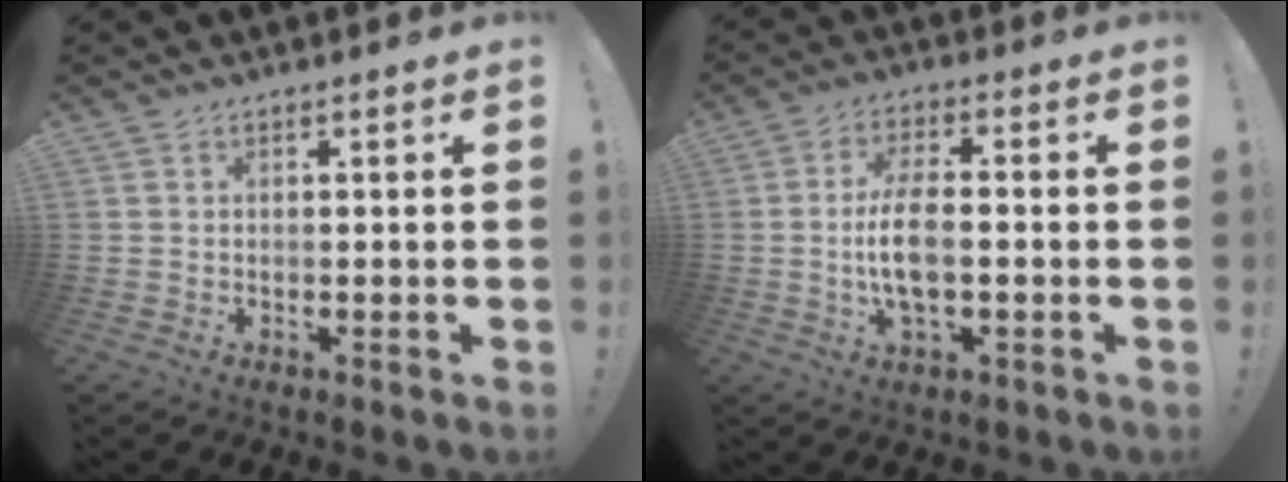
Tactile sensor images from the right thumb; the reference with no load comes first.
{"total": 9.3, "force": [-1.1, 3.9, 8.4], "torque": [-0.172, 0.003, -0.024]}